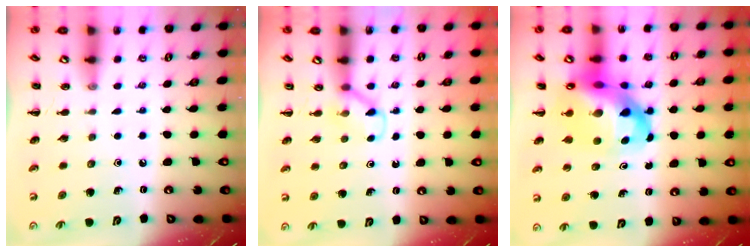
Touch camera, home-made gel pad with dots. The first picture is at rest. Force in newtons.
{"total": 3.7, "press": 3.5, "slide": 1.2}
{"total": 13.8, "press": 13.3, "slide": 3.7}